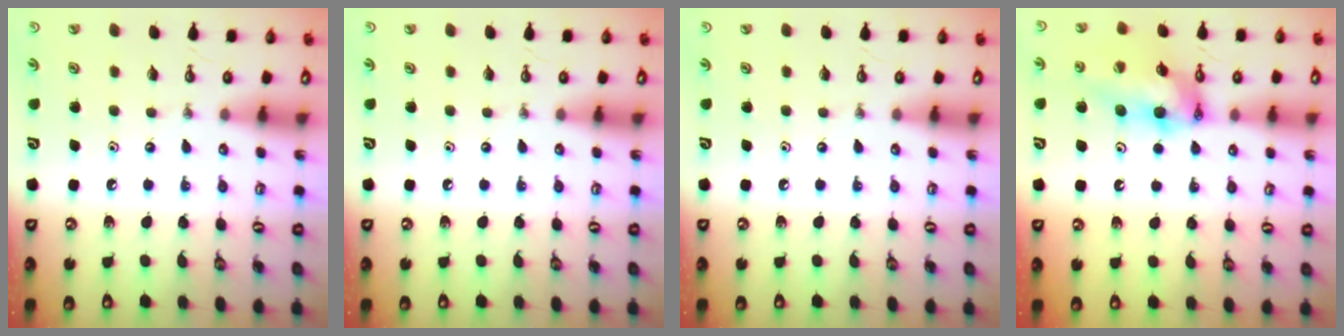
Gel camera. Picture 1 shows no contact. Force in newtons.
{"total": 0.0}
{"total": 0.0}
{"total": 13.3, "press": 12.9, "slide": 3.2}